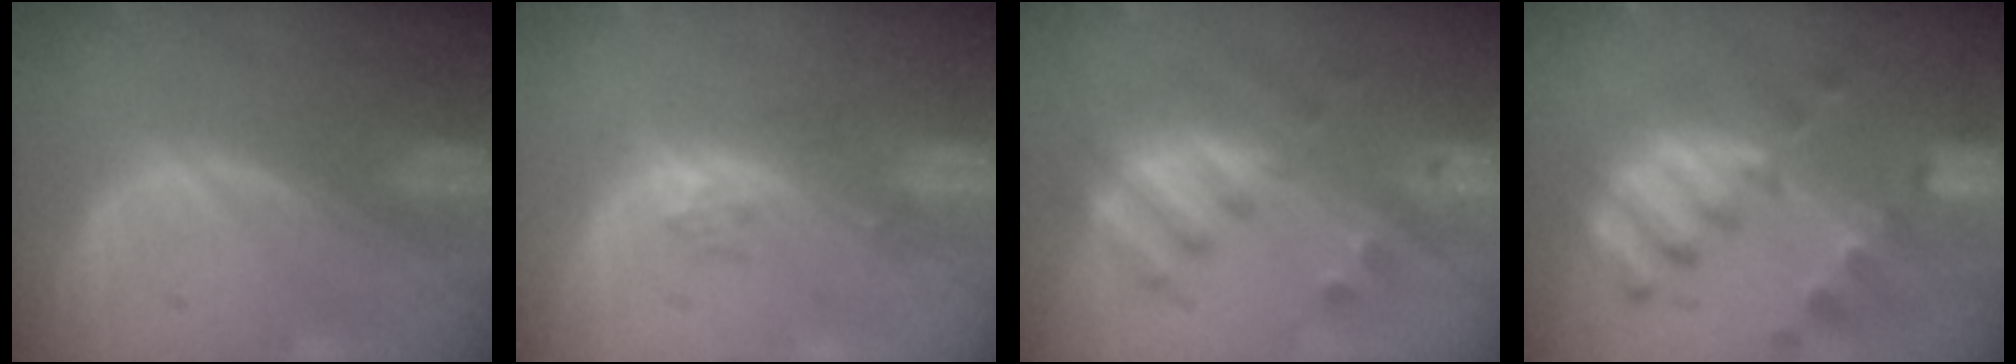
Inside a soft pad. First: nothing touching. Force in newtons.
{"total": 2.6, "press": 2.6, "slide": 0.2}
{"total": 8.1, "press": 7.1, "slide": 4.0}
{"total": 10.1, "press": 8.9, "slide": 4.8}